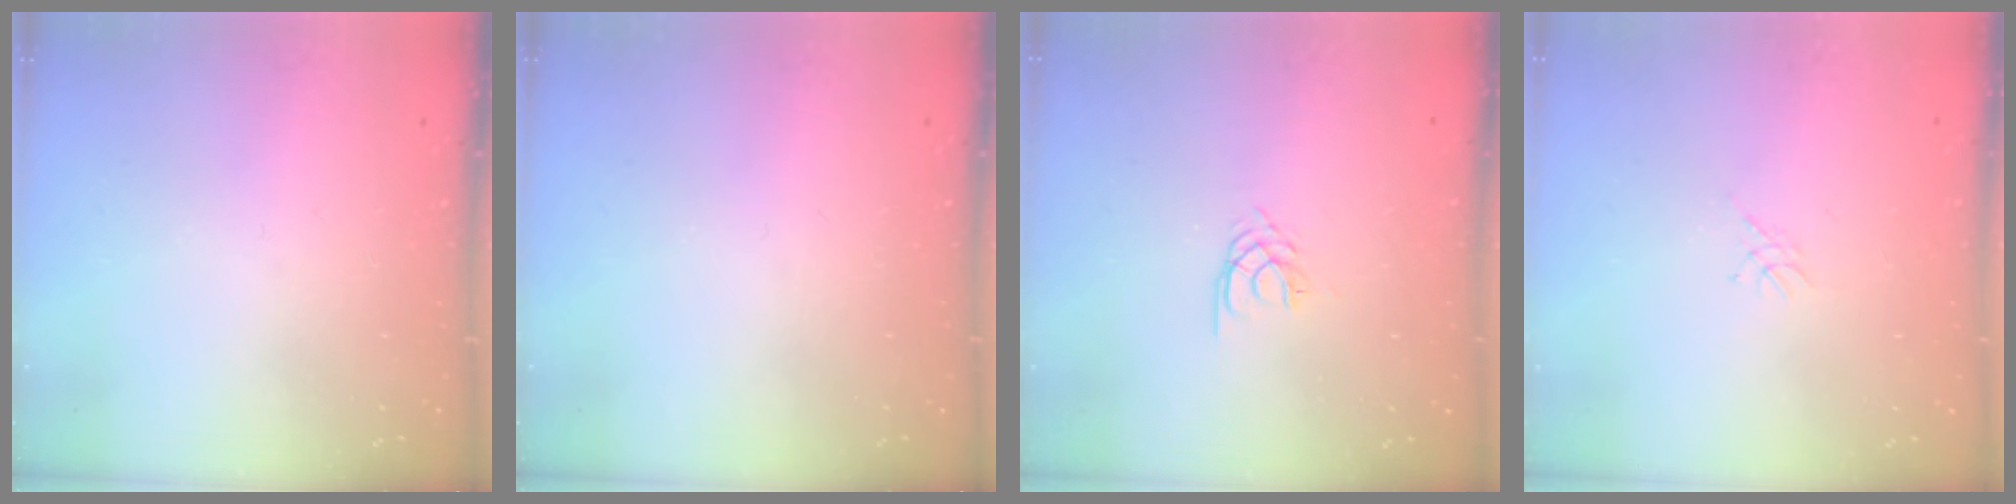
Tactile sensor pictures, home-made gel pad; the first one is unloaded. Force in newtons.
{"total": 0.0}
{"total": 1.9, "press": 1.9, "slide": 0.2}
{"total": 1.1, "press": 1.1, "slide": 0.3}